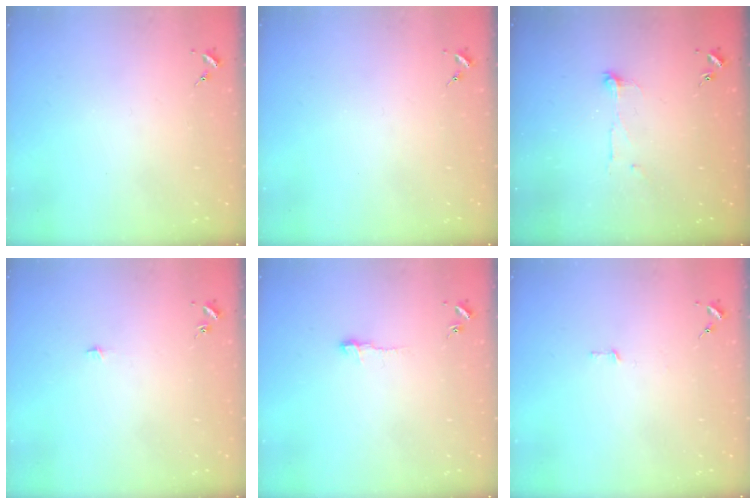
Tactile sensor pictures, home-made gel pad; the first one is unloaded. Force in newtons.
{"total": 0.0}
{"total": 5.6, "press": 5.6, "slide": 0.6}
{"total": 2.6, "press": 2.6, "slide": 0.2}
{"total": 4.3, "press": 4.3, "slide": 0.5}
{"total": 2.8, "press": 2.8, "slide": 0.2}